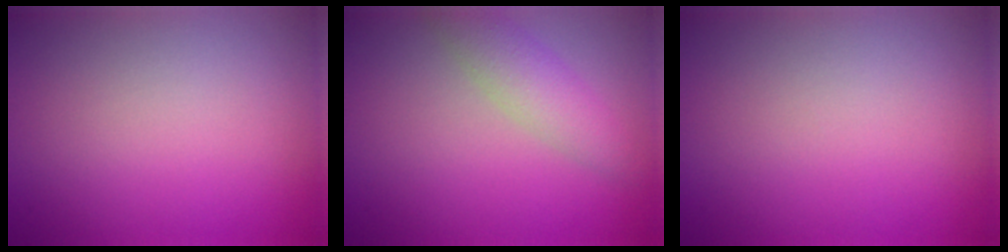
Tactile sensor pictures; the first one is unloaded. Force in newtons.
{"total": 3.2, "press": 3.2, "slide": 0.2}
{"total": 0.0}